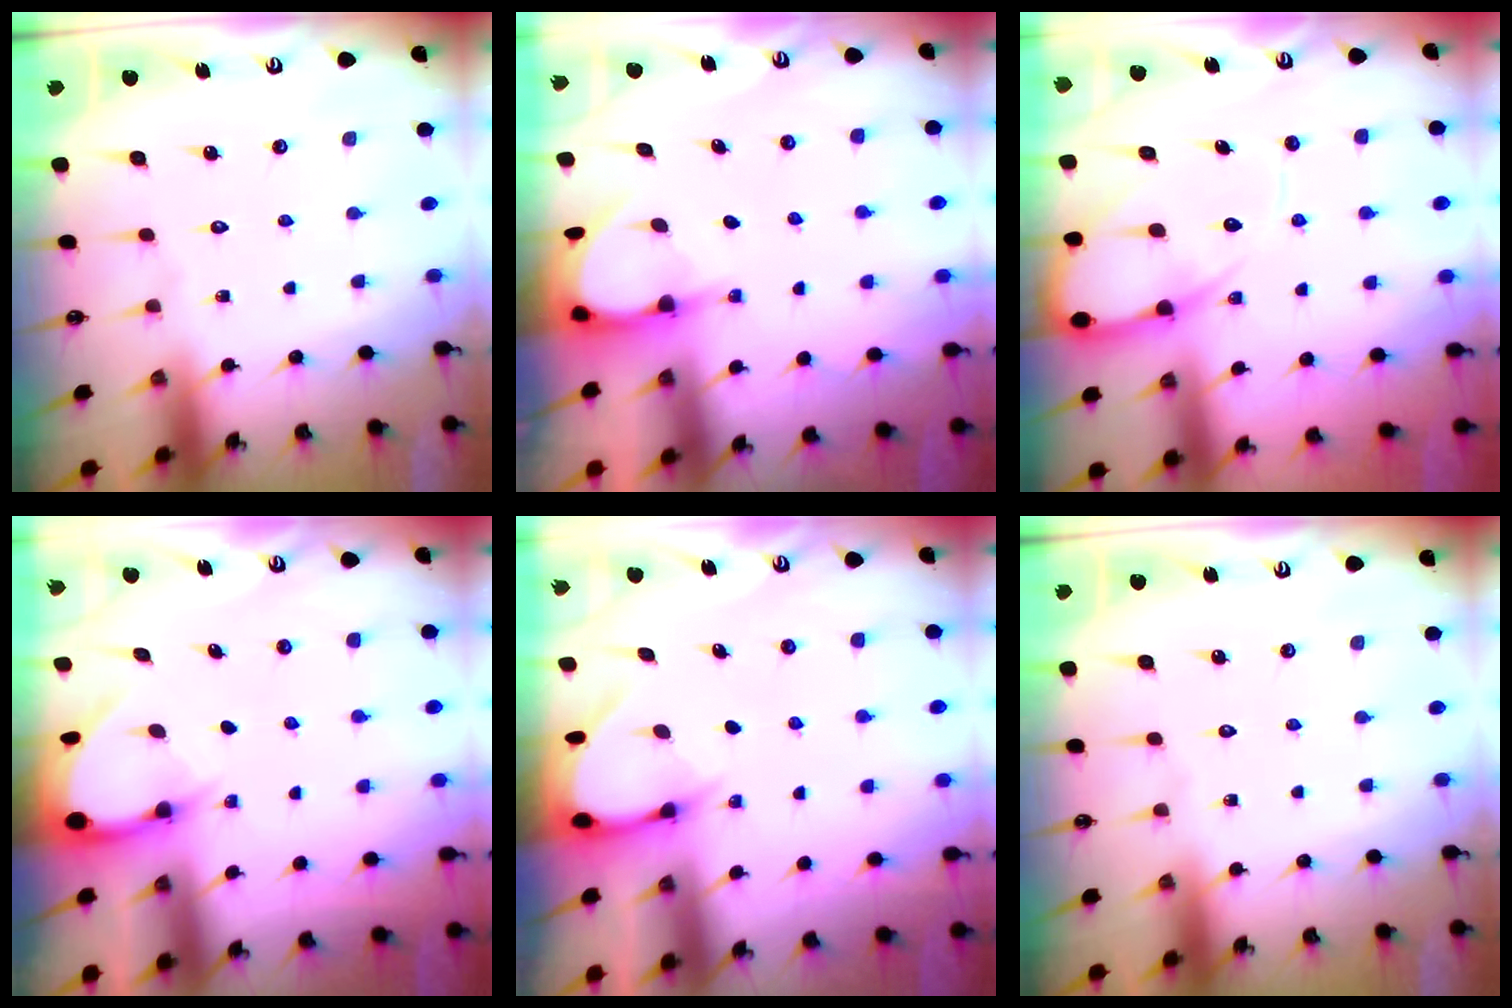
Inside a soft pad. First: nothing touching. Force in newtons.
{"total": 4.0, "press": 4.0, "slide": 0.3}
{"total": 8.6, "press": 8.6, "slide": 0.9}
{"total": 3.1, "press": 3.1, "slide": 0.2}
{"total": 3.7, "press": 3.7, "slide": 0.2}
{"total": 0.0}